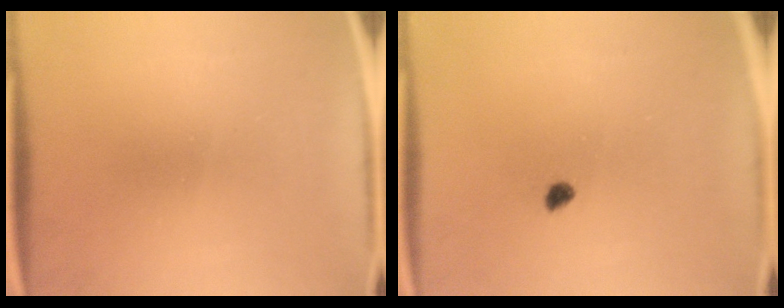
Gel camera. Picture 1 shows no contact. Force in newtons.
{"total": 1.3}